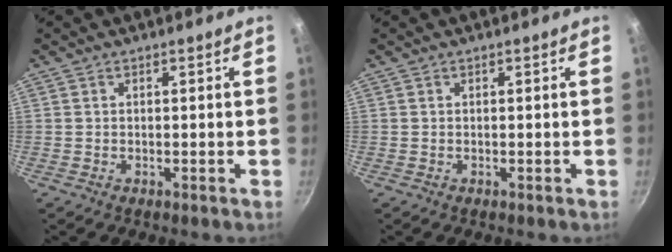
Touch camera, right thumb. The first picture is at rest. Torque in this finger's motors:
{"motor_torque": [-0.03, 0.02, 0.02, -0.01, 0.00]}